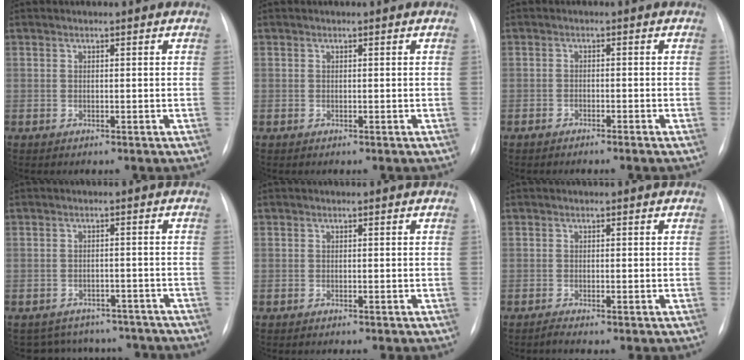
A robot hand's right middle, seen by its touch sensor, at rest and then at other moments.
{"total": 0.0}
{"total": 1.5, "force": [-1.3, -0.4, 0.7], "torque": [-0.014, 0.000, -0.025]}
{"total": 10.8, "force": [-9.7, 4.6, 1.2], "torque": [-0.016, 0.024, -0.108]}
{"total": 0.0}
{"total": 0.6, "force": [-0.5, -0.1, 0.2], "torque": [-0.007, -0.001, -0.011]}